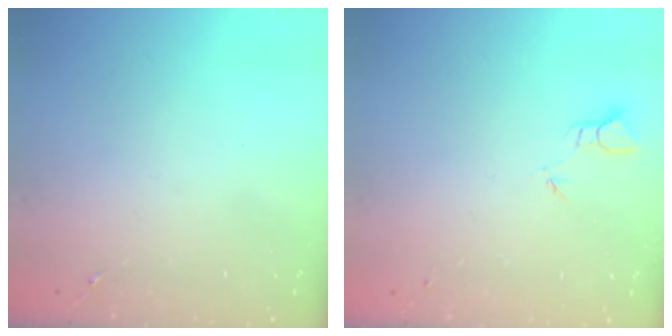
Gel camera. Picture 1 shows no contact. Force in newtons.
{"total": 2.0, "press": 2.0, "slide": 0.1}